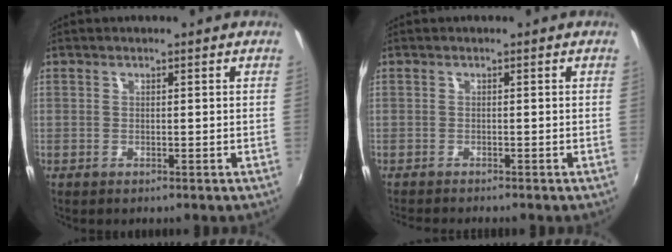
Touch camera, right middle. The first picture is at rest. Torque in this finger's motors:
{"motor_torque": [0.05, -0.07, 0.00, 0.00]}